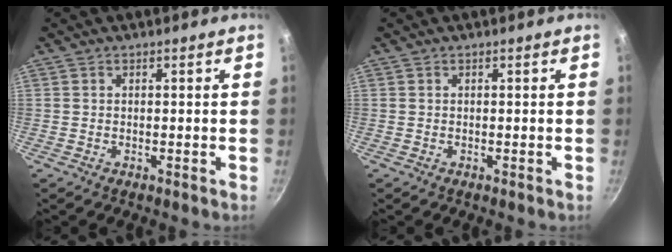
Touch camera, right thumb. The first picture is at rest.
{"total": 0.0}